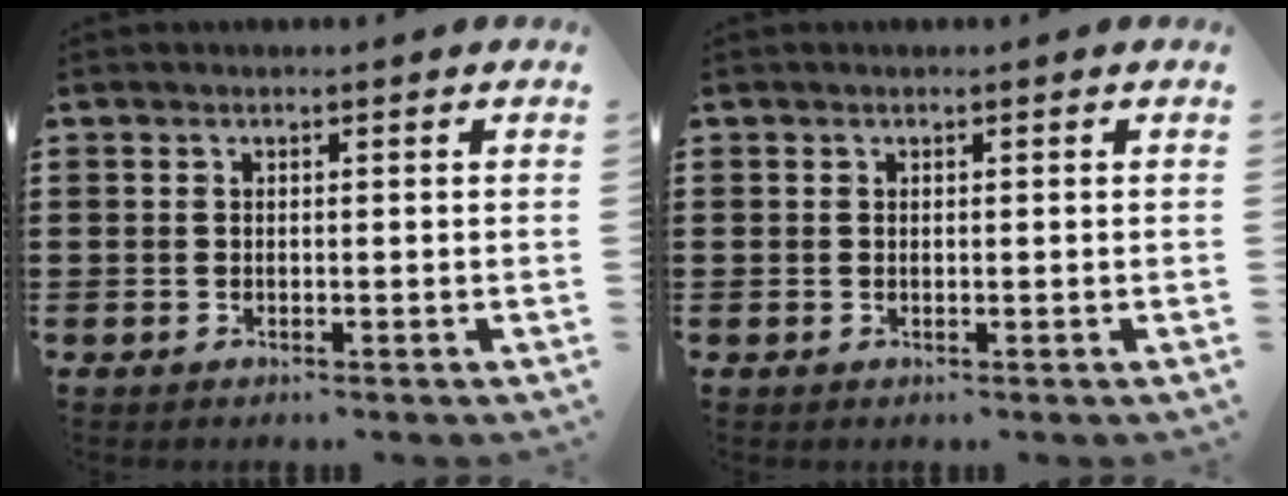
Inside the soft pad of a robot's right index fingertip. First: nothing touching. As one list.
[{"total": 0.0}]